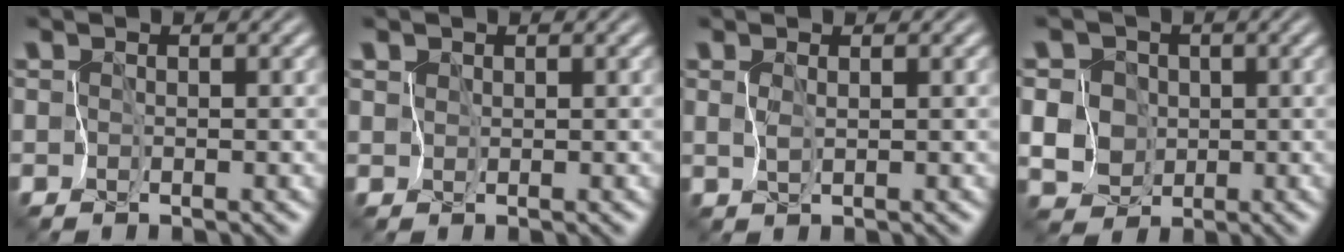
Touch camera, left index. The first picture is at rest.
{"total": 2.5, "force": [1.6, 1.7, 0.9], "torque": [-0.028, 0.017, 0.018]}
{"total": 0.8, "force": [0.2, -0.8, 0.0], "torque": [-0.020, -0.006, 0.018]}
{"total": 8.6, "force": [0.2, 8.0, 3.2], "torque": [-0.093, 0.022, -0.007]}